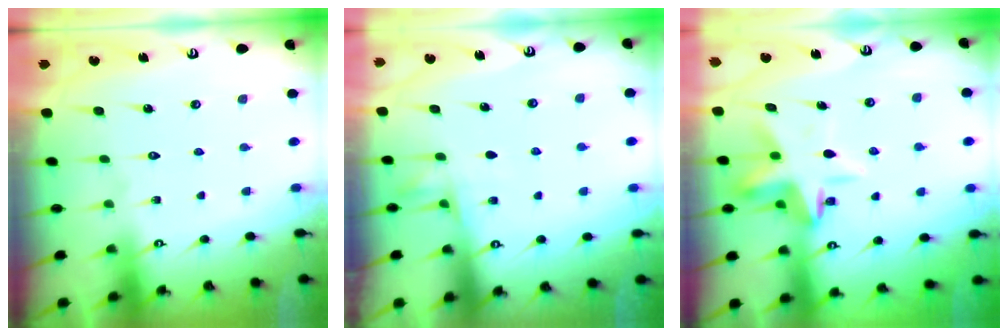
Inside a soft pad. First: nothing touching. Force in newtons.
{"total": 5.7, "press": 5.5, "slide": 1.3}
{"total": 7.7, "press": 7.2, "slide": 2.8}